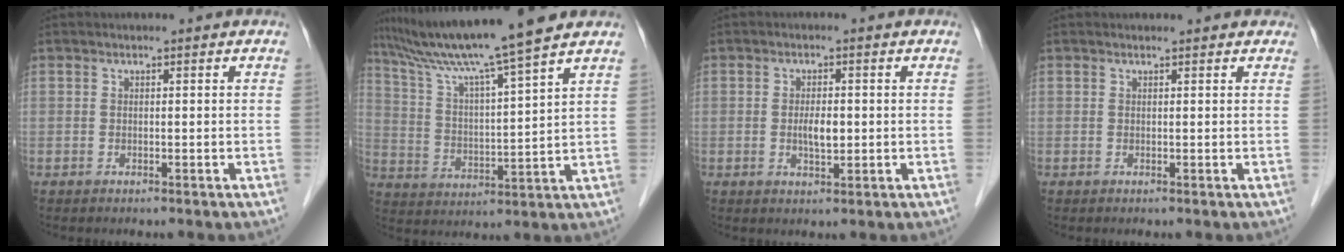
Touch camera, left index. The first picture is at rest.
{"total": 15.3, "force": [12.7, -1.6, 8.3], "torque": [-0.152, 0.012, 0.213]}
{"total": 3.0, "force": [-0.1, 1.1, 2.8], "torque": [-0.054, -0.001, 0.000]}
{"total": 2.3, "force": [2.1, 0.8, 0.5], "torque": [-0.009, 0.012, 0.017]}